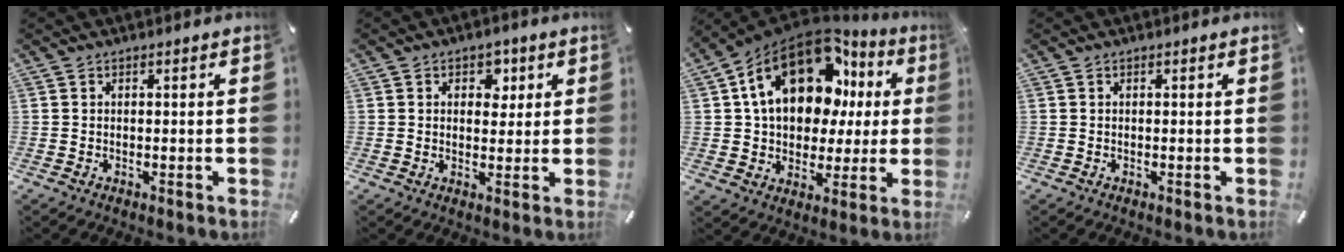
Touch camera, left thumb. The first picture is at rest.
{"total": 5.0, "force": [1.8, 3.7, 2.8], "torque": [-0.015, -0.008, 0.019]}
{"total": 20.0, "force": [7.4, 13.5, 12.8], "torque": [-0.221, -0.034, 0.130]}
{"total": 0.0}